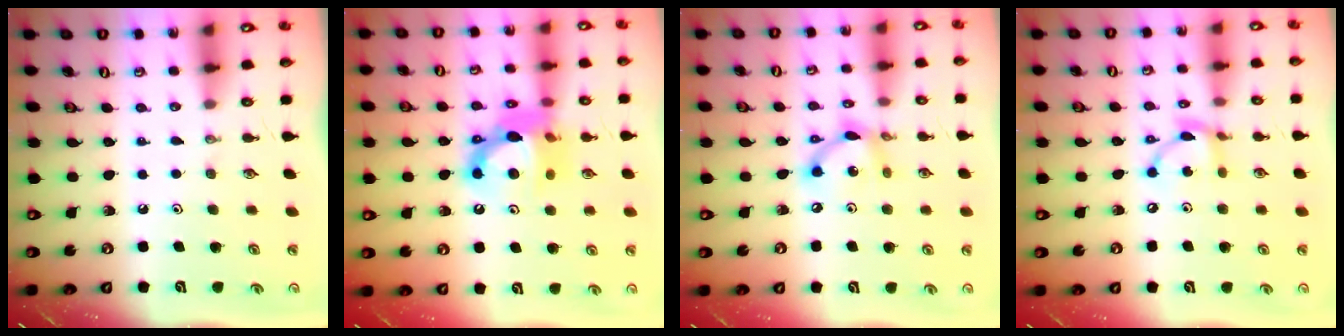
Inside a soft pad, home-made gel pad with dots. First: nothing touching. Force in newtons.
{"total": 13.4, "press": 13.3, "slide": 1.9}
{"total": 9.5, "press": 9.5, "slide": 0.5}
{"total": 10.0, "press": 10.0, "slide": 0.5}